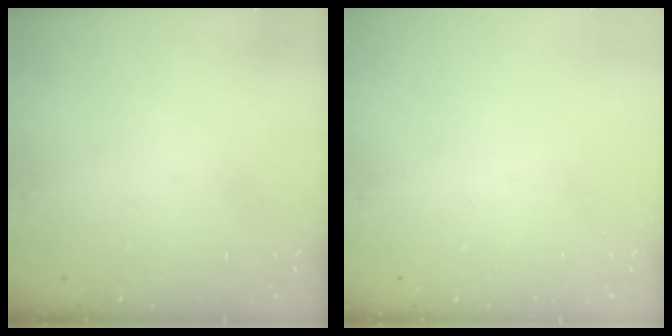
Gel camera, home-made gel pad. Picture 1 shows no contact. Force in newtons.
{"total": 0.0}